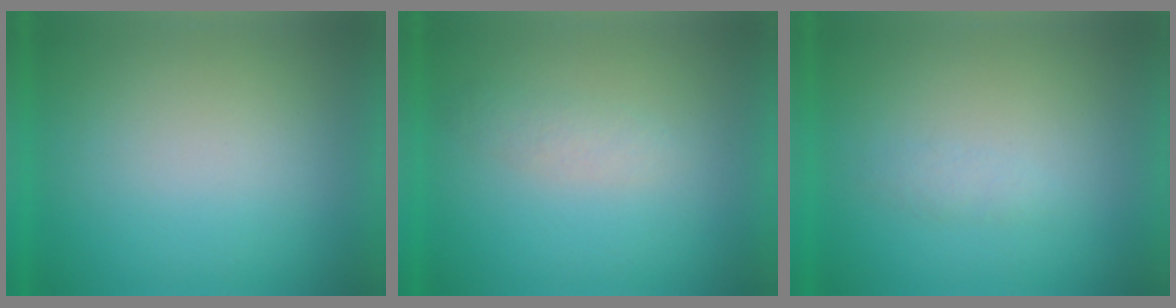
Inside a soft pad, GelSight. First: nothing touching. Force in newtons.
{"total": 1.9}
{"total": 1.5}